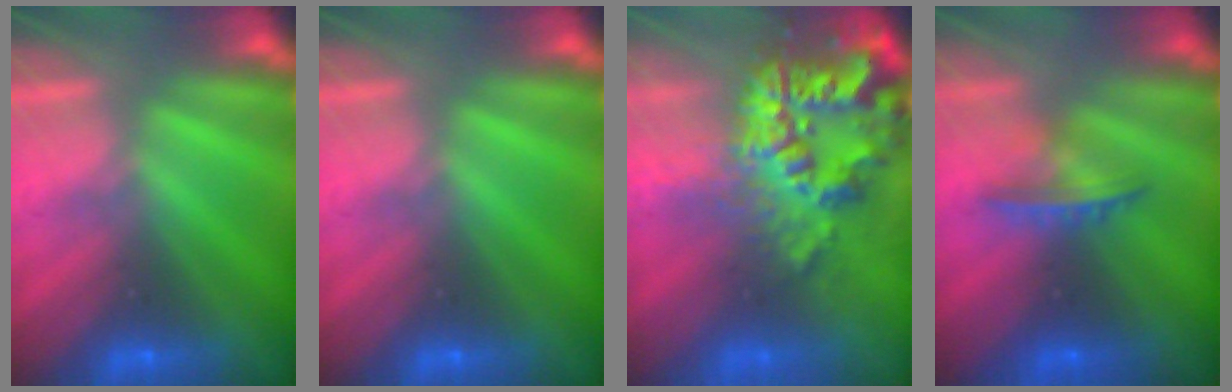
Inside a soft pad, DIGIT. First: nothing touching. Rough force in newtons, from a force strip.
{"total": 0.0}
{"total": 8.2}
{"total": 4.6}